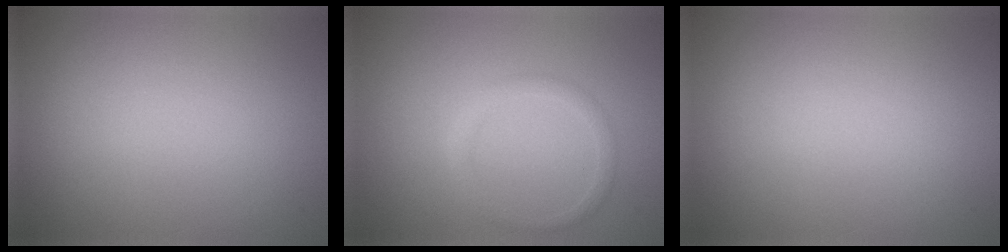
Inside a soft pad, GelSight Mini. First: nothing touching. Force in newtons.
{"total": 1.5, "press": 1.5, "slide": 0.1}
{"total": 0.0}